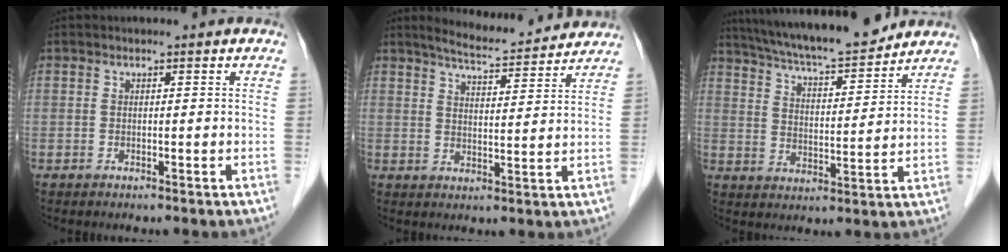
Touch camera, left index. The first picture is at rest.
{"total": 9.4, "force": [9.0, 0.8, 2.9], "torque": [-0.052, 0.006, 0.124]}
{"total": 15.5, "force": [13.9, 1.5, 6.6], "torque": [-0.116, 0.004, 0.219]}